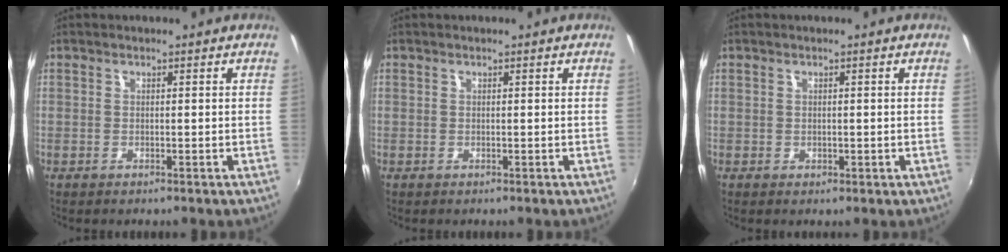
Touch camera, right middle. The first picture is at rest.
{"total": 0.0}
{"total": 0.6, "force": [-0.2, 0.6, 0.3], "torque": [-0.001, -0.003, -0.004]}